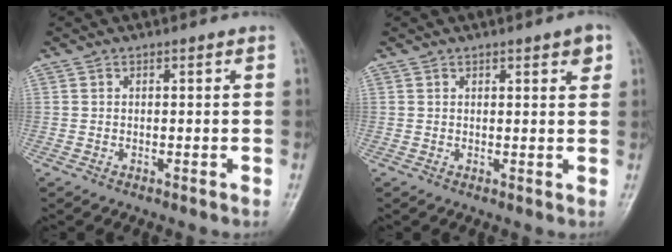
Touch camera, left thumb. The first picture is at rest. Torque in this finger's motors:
{"motor_torque": [-0.19, 0.02, -0.23, 0.06, 0.00]}